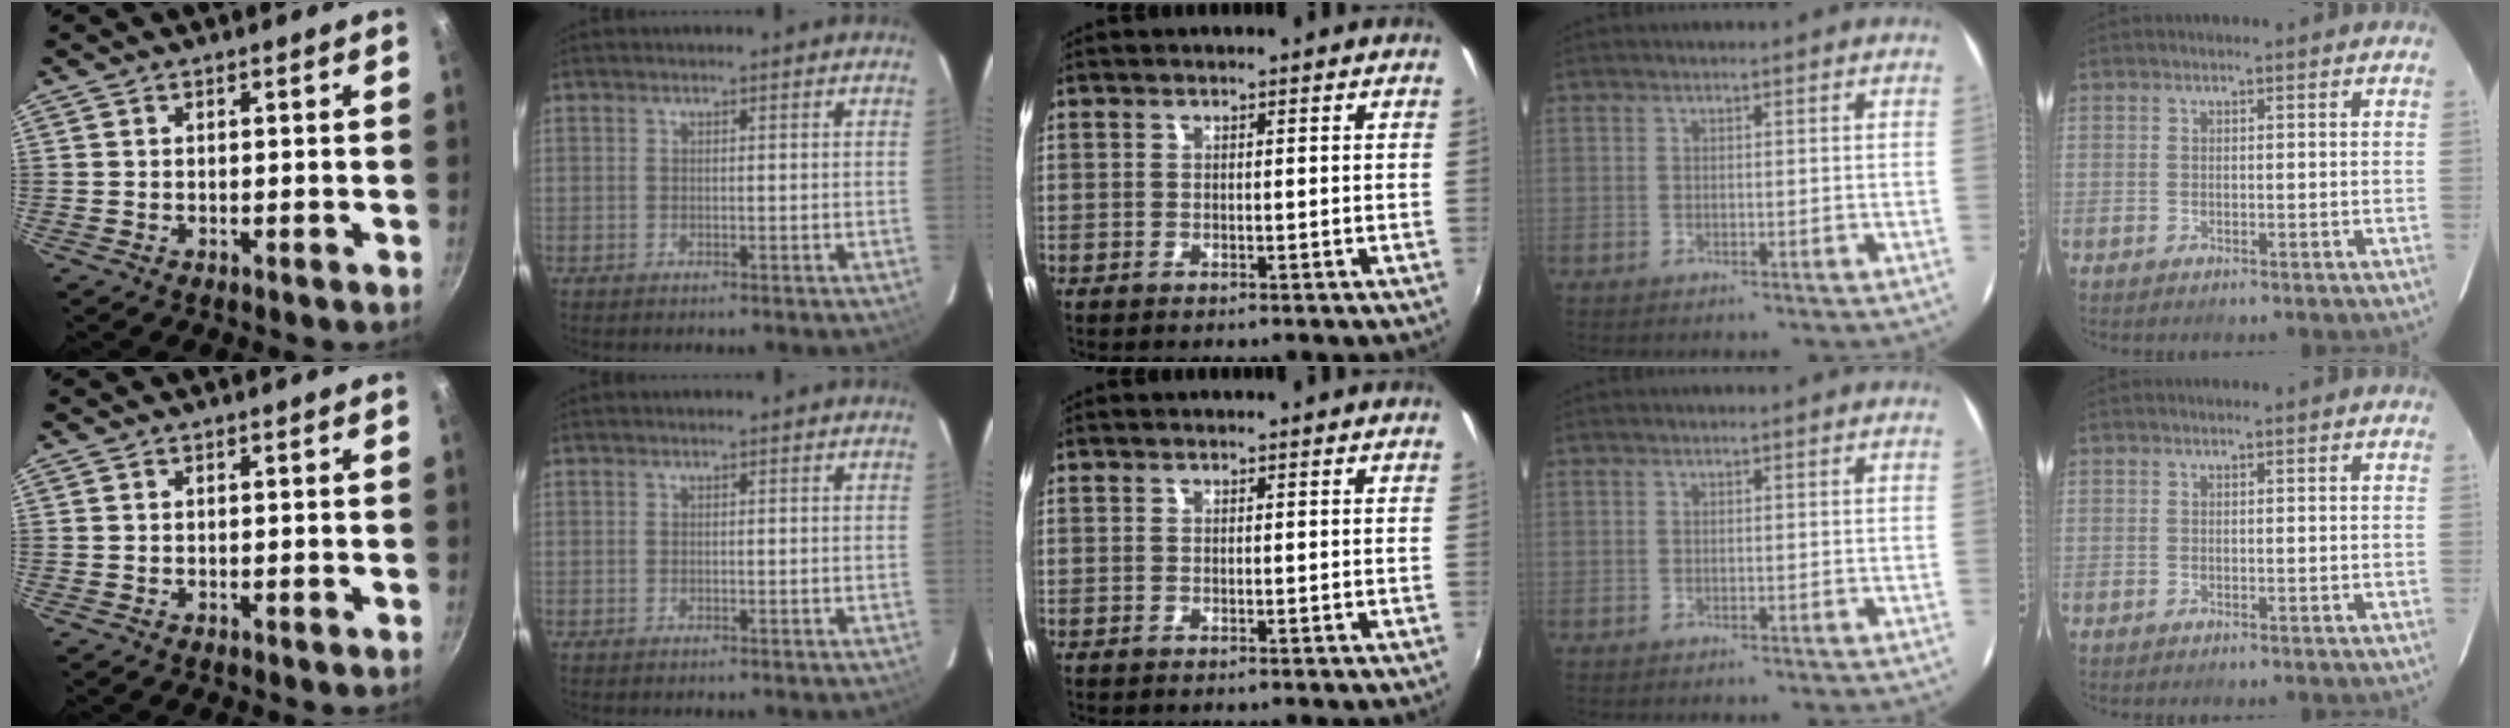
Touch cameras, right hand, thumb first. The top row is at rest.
{}